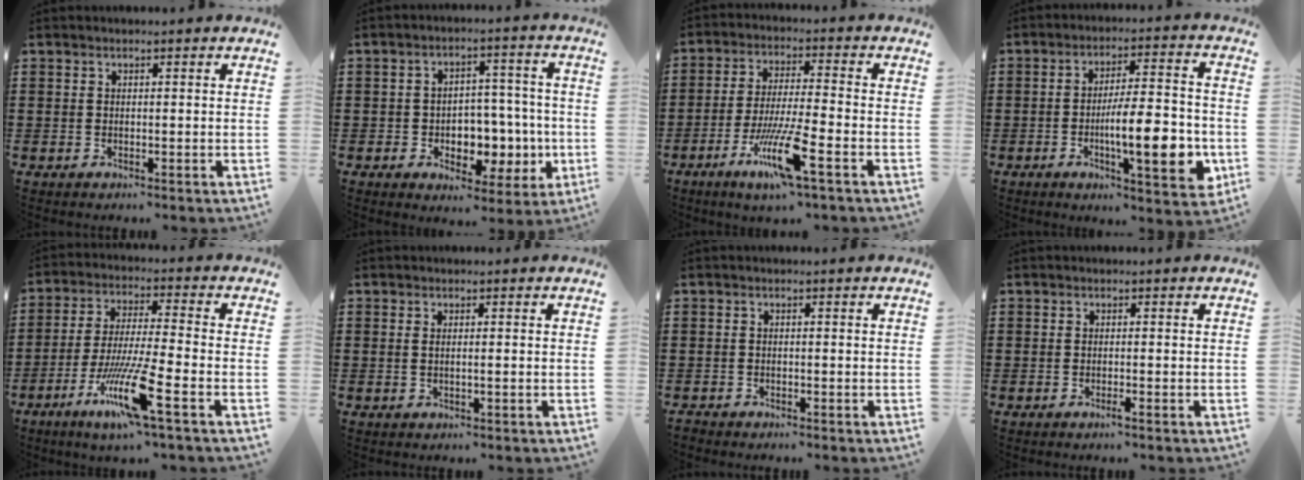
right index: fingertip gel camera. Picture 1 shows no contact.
{"total": 6.4, "force": [-1.2, 5.4, 3.1], "torque": [-0.047, 0.004, -0.021]}
{"total": 10.4, "force": [-5.3, 1.2, 8.9], "torque": [-0.181, -0.007, -0.099]}
{"total": 11.7, "force": [-3.4, 2.9, 10.8], "torque": [-0.157, -0.005, -0.059]}
{"total": 11.8, "force": [-6.0, 1.0, 10.2], "torque": [-0.219, -0.011, -0.116]}
{"total": 0.9, "force": [0.0, 0.0, 0.9], "torque": [-0.016, -0.003, 0.000]}
{"total": 0.8, "force": [-0.7, 0.2, -0.2], "torque": [0.002, 0.003, -0.017]}
{"total": 1.0, "force": [-0.5, -0.1, 0.8], "torque": [-0.015, -0.004, -0.010]}